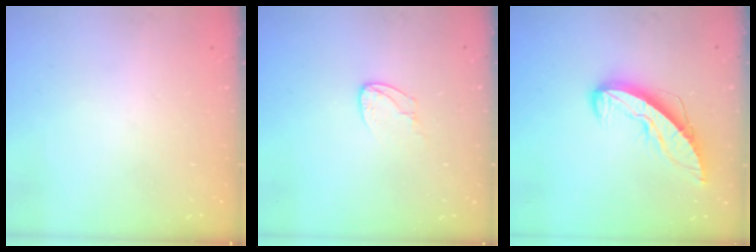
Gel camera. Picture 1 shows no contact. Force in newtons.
{"total": 5.3, "press": 5.2, "slide": 0.4}
{"total": 9.3, "press": 9.3, "slide": 0.9}